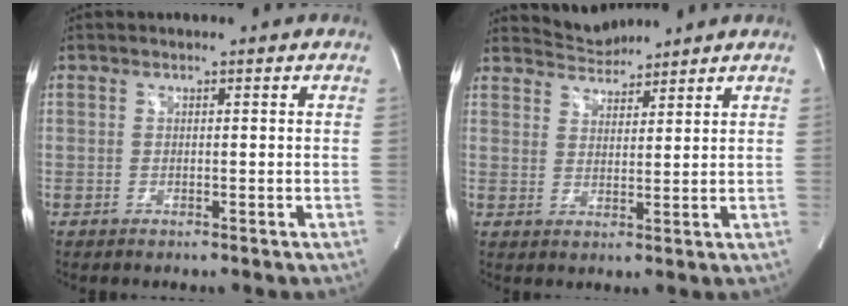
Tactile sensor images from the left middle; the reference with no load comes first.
{"total": 4.4, "force": [4.3, 0.5, -0.1], "torque": [-0.003, 0.009, 0.079]}